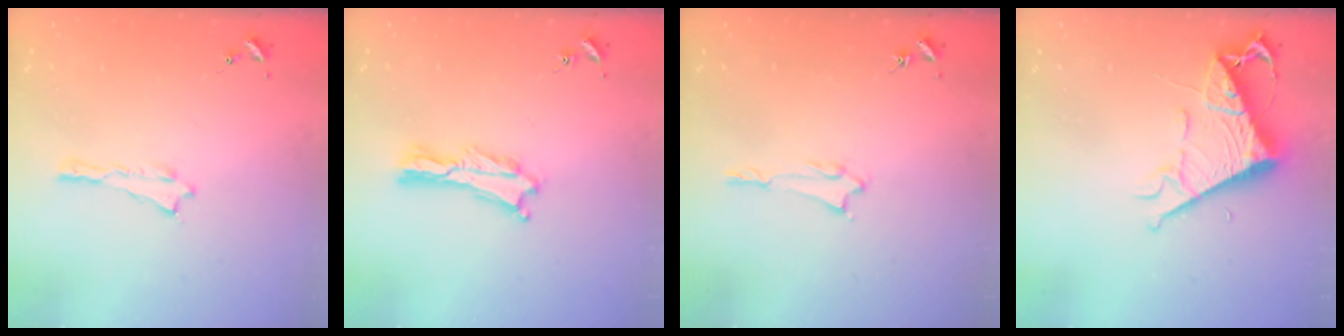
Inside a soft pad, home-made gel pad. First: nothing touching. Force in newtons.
{"total": 1.2, "press": 1.1, "slide": 0.3}
{"total": 1.2, "press": 1.2, "slide": 0.1}
{"total": 9.6, "press": 9.6, "slide": 0.9}